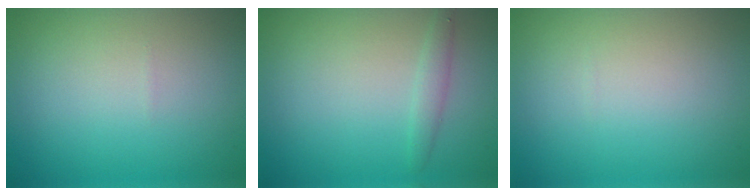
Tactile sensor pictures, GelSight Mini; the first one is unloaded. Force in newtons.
{"total": 1.3, "press": 1.3, "slide": 0.0}
{"total": 0.0}